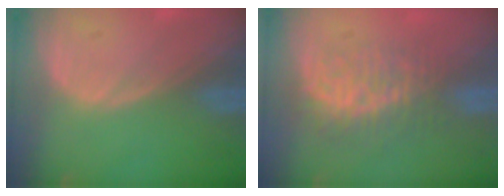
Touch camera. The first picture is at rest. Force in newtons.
{"total": 8.6, "press": 7.4, "slide": 4.4}